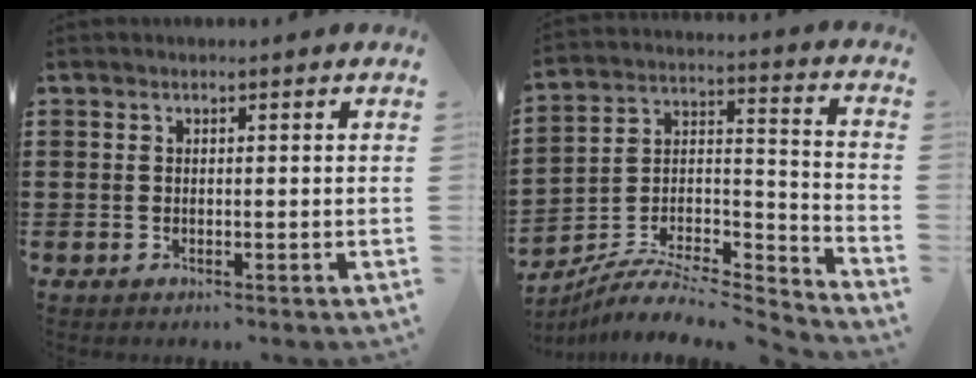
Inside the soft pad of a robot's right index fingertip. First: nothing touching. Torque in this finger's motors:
{"motor_torque": [-0.12, 2.00, -0.87, -0.21]}